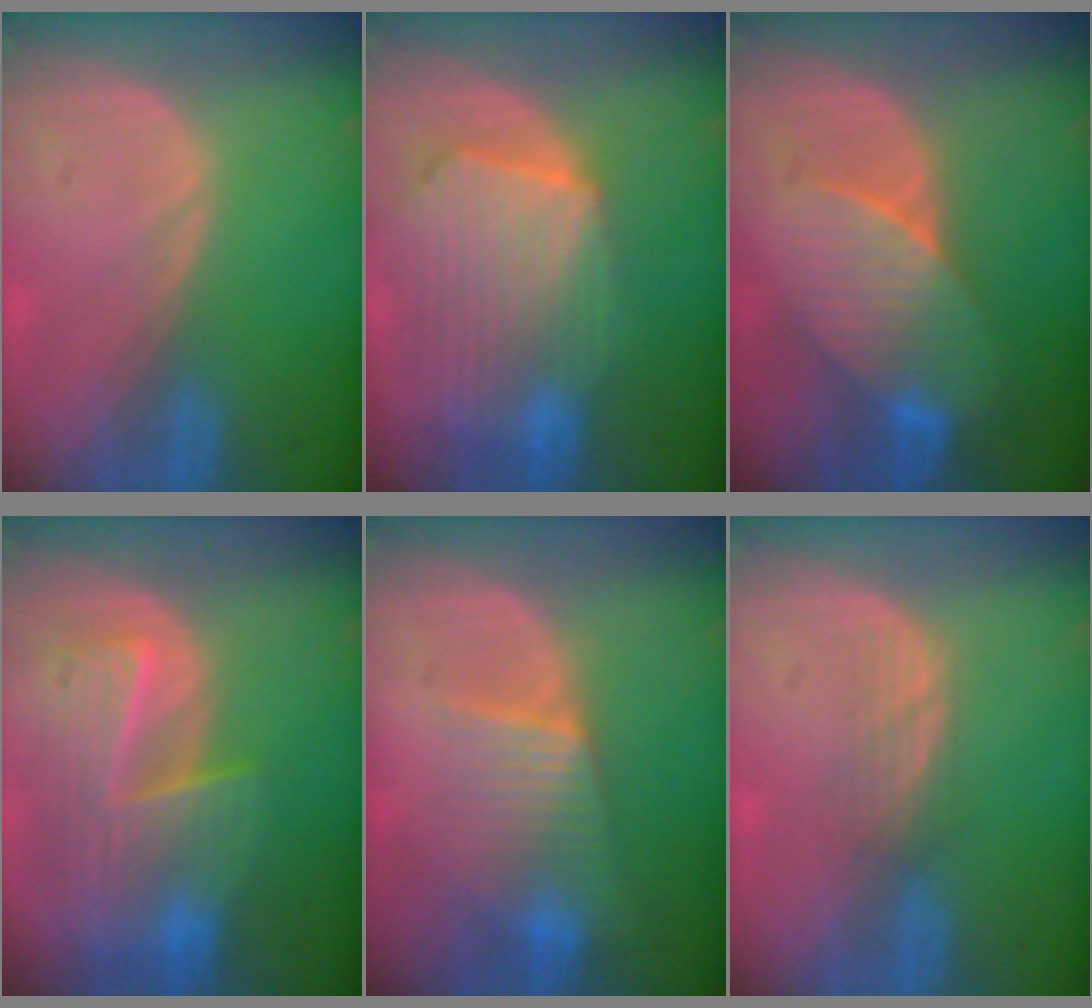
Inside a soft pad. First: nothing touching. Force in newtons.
{"total": 10.9, "press": 9.5, "slide": 5.2}
{"total": 7.5, "press": 7.3, "slide": 1.4}
{"total": 10.0, "press": 8.7, "slide": 5.1}
{"total": 6.4, "press": 6.3, "slide": 0.8}
{"total": 2.4, "press": 2.4, "slide": 0.5}